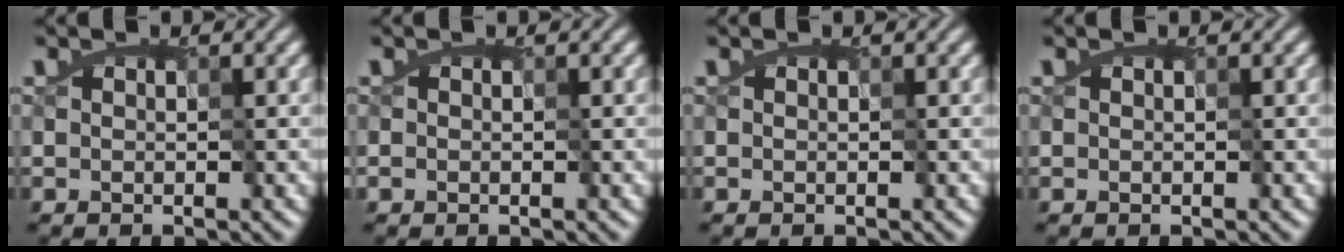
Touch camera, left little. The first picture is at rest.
{"total": 0.0}
{"total": 0.0}
{"total": 0.0}